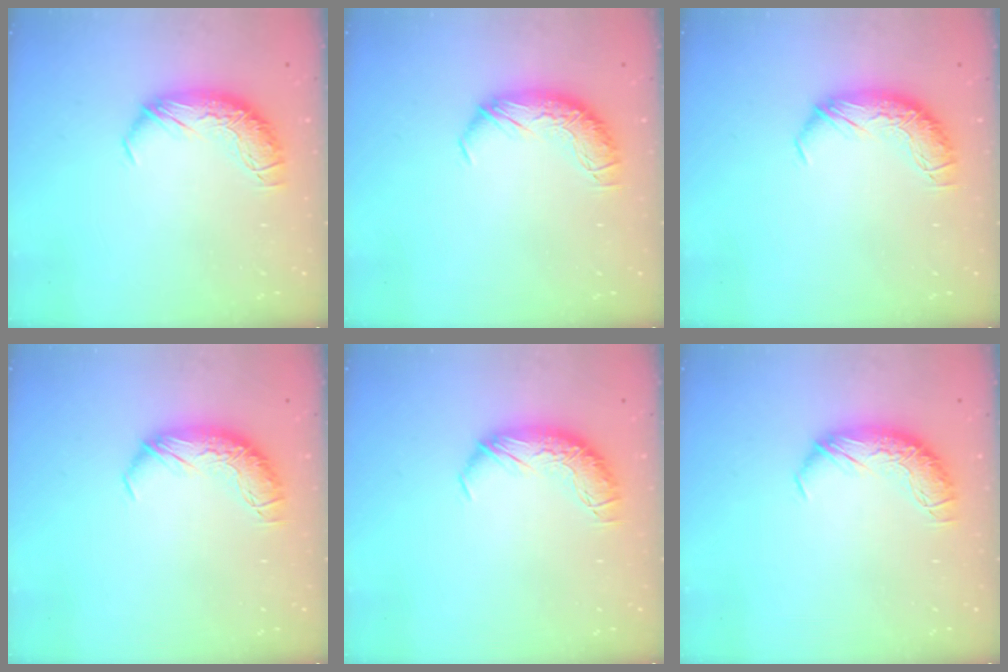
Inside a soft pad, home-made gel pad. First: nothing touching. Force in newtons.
{"total": 0.0}
{"total": 0.0}
{"total": 0.0}
{"total": 0.0}
{"total": 0.0}